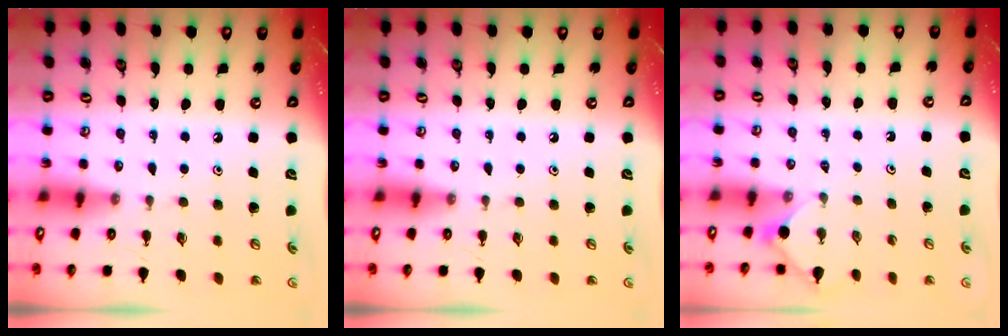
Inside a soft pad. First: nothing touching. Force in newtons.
{"total": 0.0}
{"total": 2.9, "press": 2.8, "slide": 0.5}